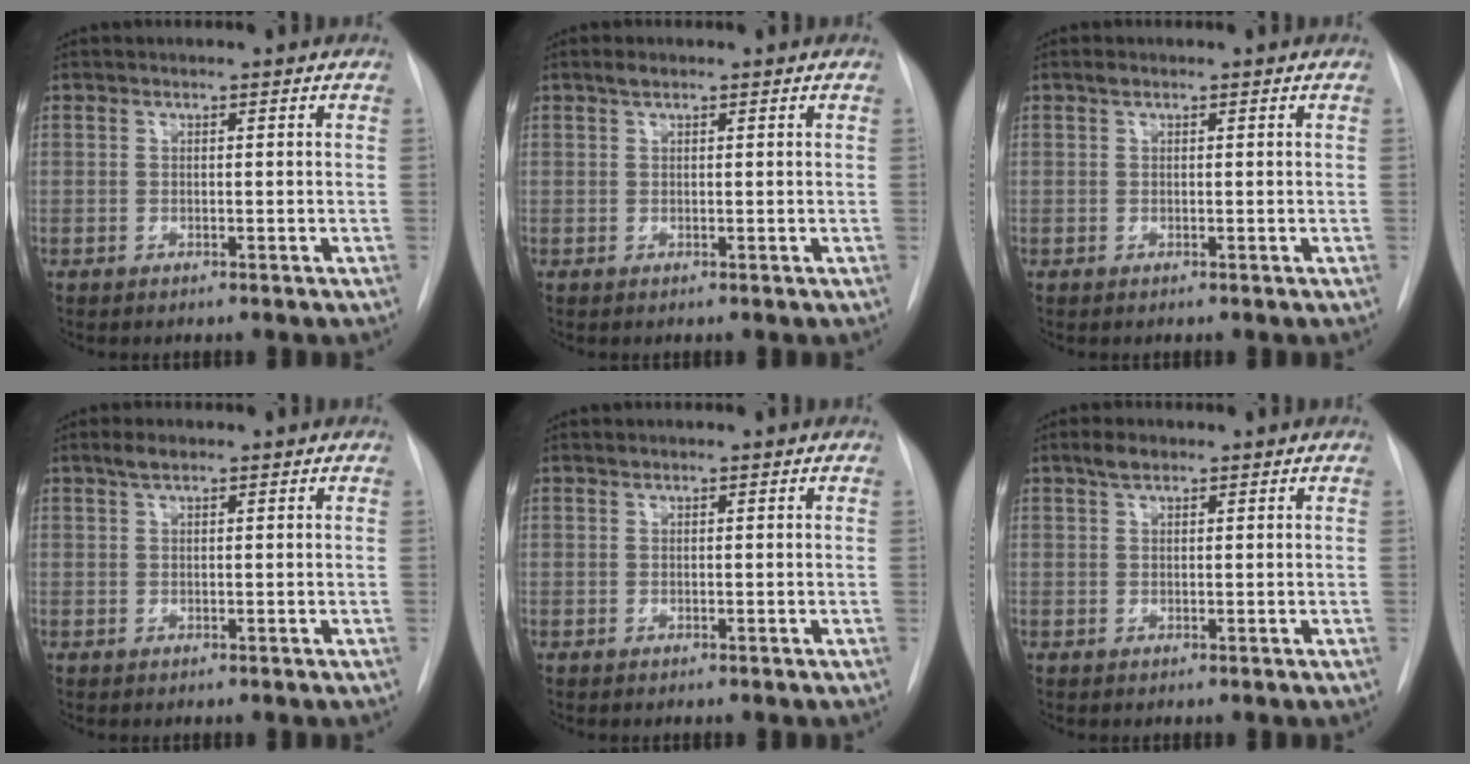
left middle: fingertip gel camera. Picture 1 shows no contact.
{"total": 1.0, "force": [0.8, 0.3, 0.6], "torque": [-0.015, 0.004, 0.016]}
{"total": 0.5, "force": [0.4, 0.2, 0.2], "torque": [-0.007, 0.006, 0.007]}
{"total": 1.6, "force": [1.1, 0.4, 1.0], "torque": [-0.024, 0.006, 0.023]}
{"total": 0.0}
{"total": 1.8, "force": [1.3, 0.7, 1.0], "torque": [-0.024, 0.006, 0.025]}